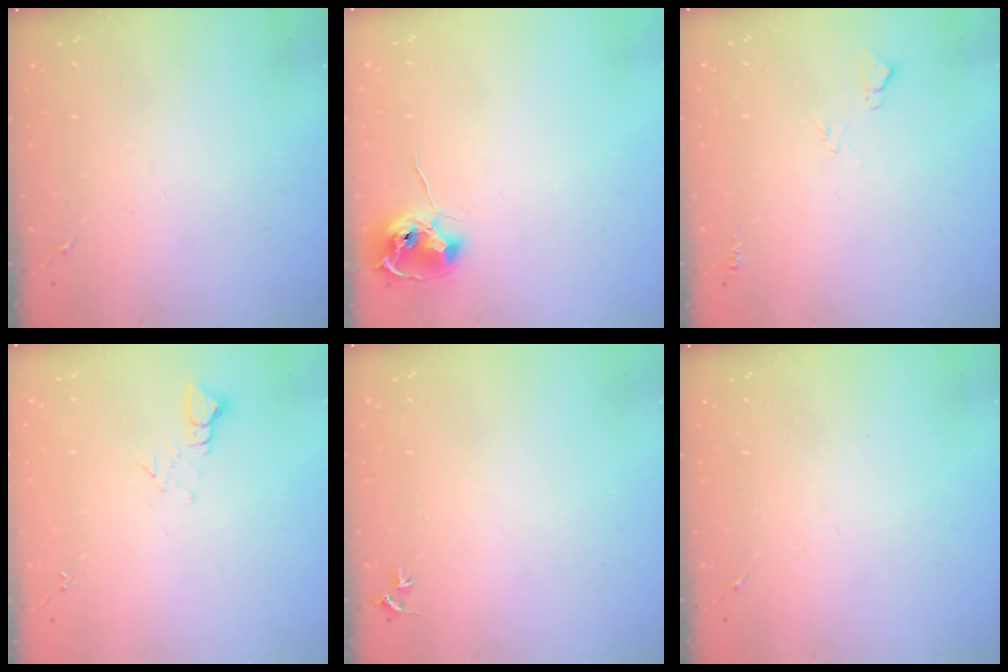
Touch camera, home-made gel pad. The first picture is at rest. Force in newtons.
{"total": 9.1, "press": 9.1, "slide": 0.6}
{"total": 5.0, "press": 5.0, "slide": 0.6}
{"total": 2.7, "press": 2.7, "slide": 0.2}
{"total": 3.1, "press": 3.1, "slide": 0.4}
{"total": 0.0}